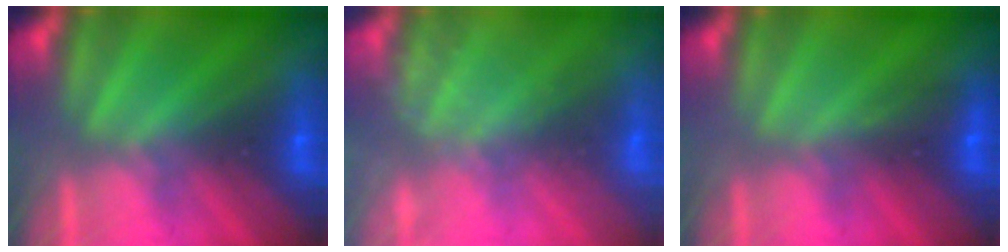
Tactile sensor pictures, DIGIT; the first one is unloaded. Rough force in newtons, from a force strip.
{"total": 2.4}
{"total": 2.9}